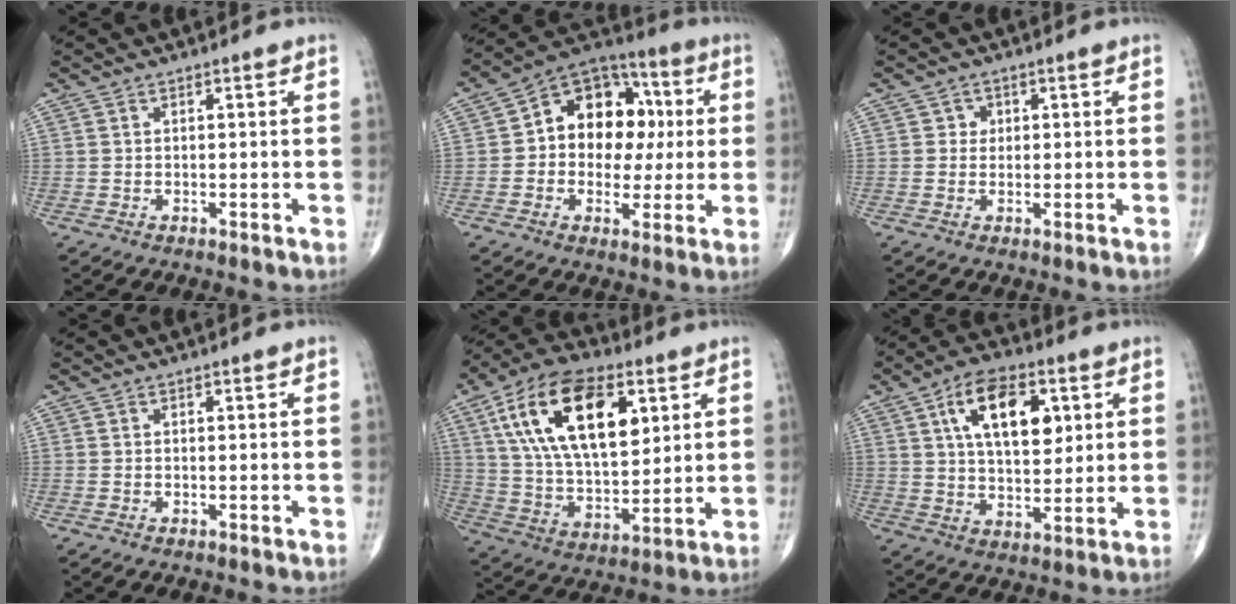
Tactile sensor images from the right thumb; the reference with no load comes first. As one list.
[{"total": 15.5, "force": [1.4, 11.5, 10.2], "torque": [-0.088, 0.024, 0.010]}, {"total": 1.7, "force": [0.4, 1.6, 0.4], "torque": [0.006, 0.002, 0.001]}, {"total": 0.0}, {"total": 23.0, "force": [8.3, 11.8, 17.8], "torque": [-0.296, -0.019, 0.146]}, {"total": 15.0, "force": [5.1, 8.0, 11.6], "torque": [-0.163, -0.012, 0.086]}]